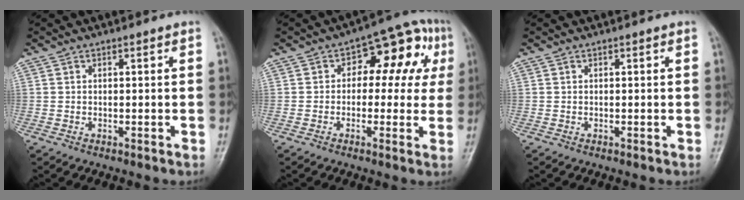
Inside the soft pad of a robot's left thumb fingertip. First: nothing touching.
{"total": 12.6, "force": [2.4, 7.8, 9.6], "torque": [-0.060, 0.040, 0.018]}
{"total": 0.0}